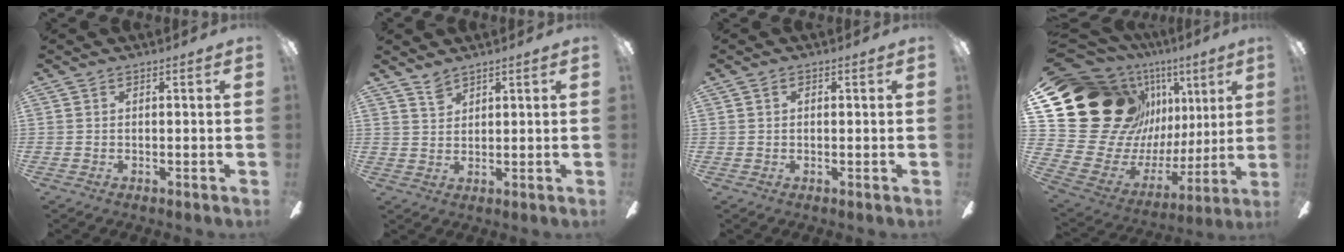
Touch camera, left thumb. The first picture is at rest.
{"total": 2.9, "force": [2.5, 1.2, 0.8], "torque": [-0.013, -0.009, 0.047]}
{"total": 0.8, "force": [0.1, 0.5, 0.6], "torque": [-0.010, 0.003, 0.002]}
{"total": 24.2, "force": [10.3, 18.6, 11.6], "torque": [-0.210, -0.089, 0.240]}